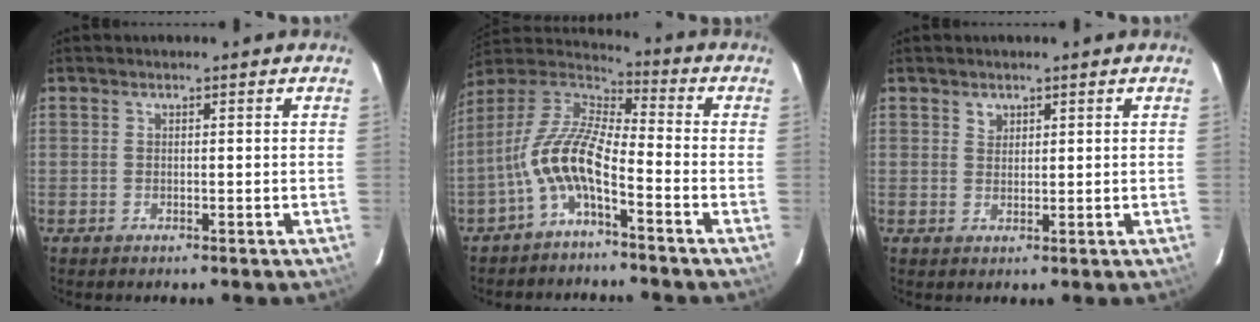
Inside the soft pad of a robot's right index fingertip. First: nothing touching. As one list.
[{"total": 11.5, "force": [-4.9, 3.6, 9.8], "torque": [-0.208, 0.010, -0.101]}, {"total": 1.6, "force": [1.0, 1.2, 0.3], "torque": [0.002, 0.005, 0.018]}]